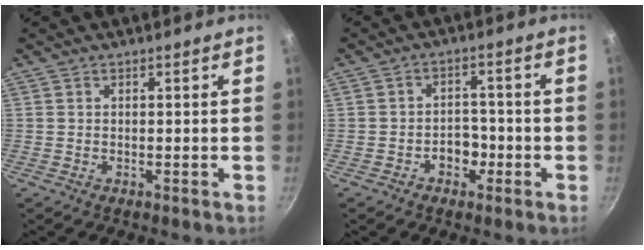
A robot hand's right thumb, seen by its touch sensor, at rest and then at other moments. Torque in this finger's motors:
{"motor_torque": [0.29, 0.03, 0.75, -0.15, 0.00]}